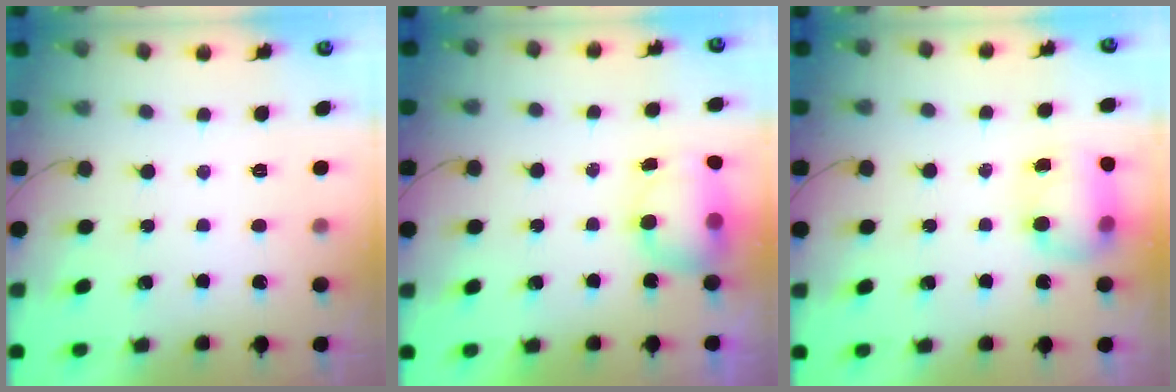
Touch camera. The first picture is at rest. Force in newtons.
{"total": 7.0, "press": 6.8, "slide": 1.3}
{"total": 8.2, "press": 8.1, "slide": 0.9}